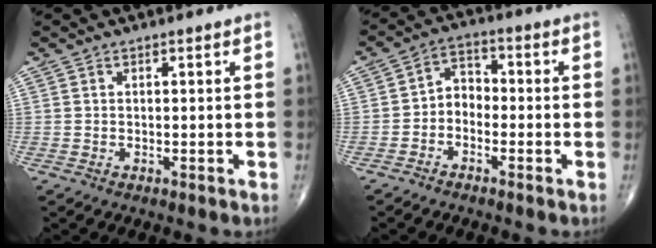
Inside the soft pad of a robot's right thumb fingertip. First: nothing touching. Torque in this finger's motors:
{"motor_torque": [-0.06, 0.06, 0.14, -0.21, 0.03]}